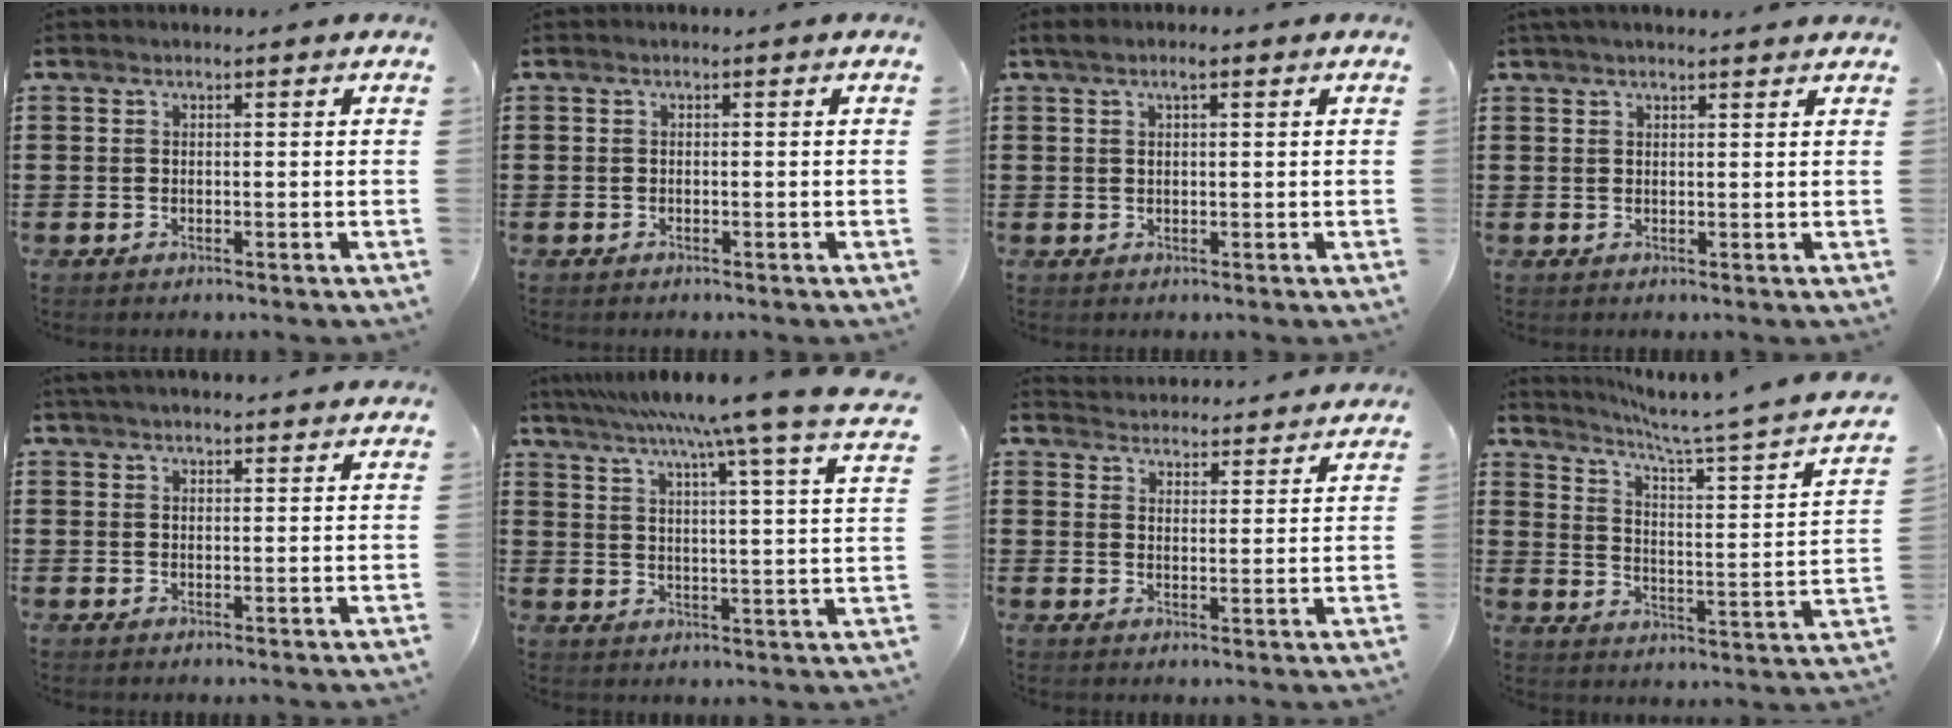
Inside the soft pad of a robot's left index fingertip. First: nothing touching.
{"total": 0.0}
{"total": 2.0, "force": [1.0, 0.5, 1.7], "torque": [-0.026, 0.000, 0.014]}
{"total": 1.8, "force": [1.7, 0.1, 0.5], "torque": [-0.014, 0.002, 0.032]}
{"total": 2.3, "force": [2.3, 0.0, 0.4], "torque": [-0.014, 0.001, 0.045]}
{"total": 9.1, "force": [7.9, -2.0, 4.2], "torque": [-0.097, -0.067, 0.123]}
{"total": 4.0, "force": [3.9, -0.3, -0.7], "torque": [-0.005, -0.028, 0.068]}
{"total": 4.2, "force": [3.0, -0.9, 2.8], "torque": [-0.069, -0.042, 0.036]}